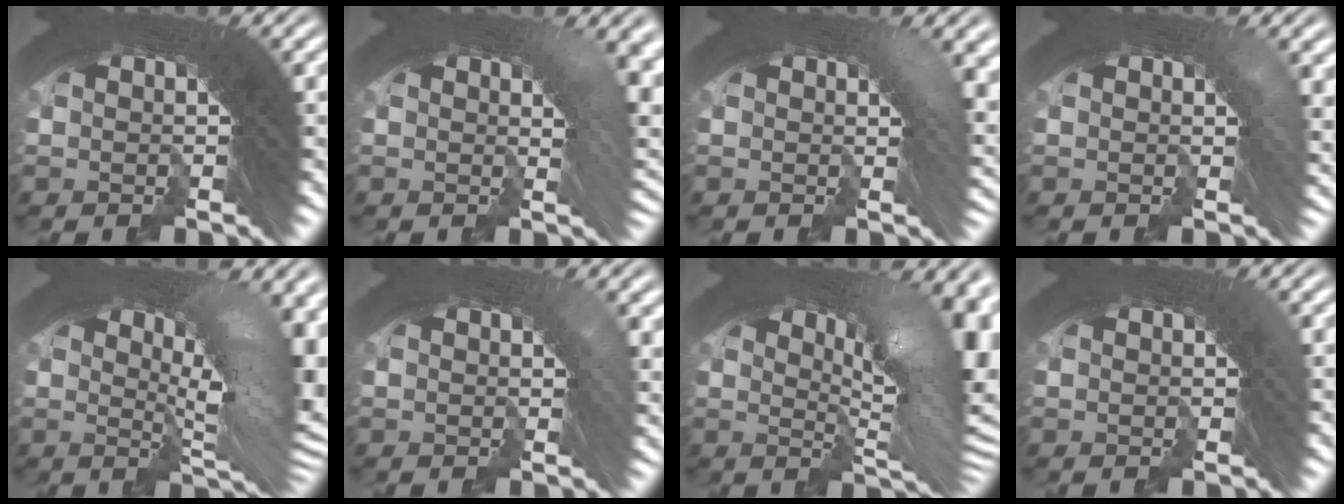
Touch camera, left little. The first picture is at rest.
{"total": 4.9, "force": [0.6, 2.3, 4.3], "torque": [-0.027, 0.015, -0.001]}
{"total": 3.9, "force": [0.5, 1.6, 3.5], "torque": [-0.019, 0.013, -0.001]}
{"total": 2.4, "force": [0.4, 0.8, 2.3], "torque": [-0.014, 0.007, 0.000]}
{"total": 9.5, "force": [1.2, 3.8, 8.7], "torque": [-0.091, 0.014, 0.007]}
{"total": 2.1, "force": [0.3, 0.7, 2.0], "torque": [-0.010, 0.007, 0.000]}
{"total": 11.1, "force": [1.2, 4.5, 10.1], "torque": [-0.115, 0.016, 0.007]}
{"total": 0.5, "force": [0.1, 0.1, 0.5], "torque": [-0.004, 0.002, 0.001]}